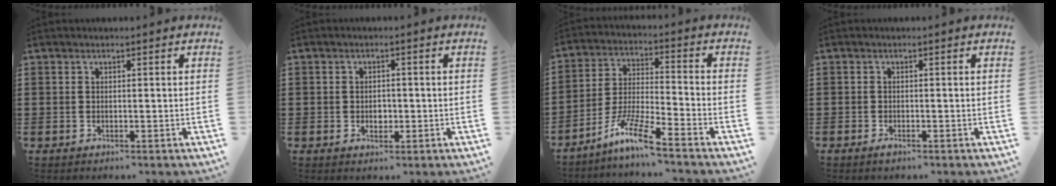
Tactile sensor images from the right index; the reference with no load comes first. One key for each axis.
{"total": 1.8, "fx": -0.3, "fy": 1.4, "fz": 1.1, "tx": -0.015, "ty": 0.003, "tz": -0.009}
{"total": 8.7, "fx": -6.8, "fy": 0.1, "fz": 5.4, "tx": -0.121, "ty": -0.008, "tz": -0.137}
{"total": 0.7, "fx": -0.6, "fy": 0.2, "fz": 0.3, "tx": -0.008, "ty": -0.004, "tz": -0.011}